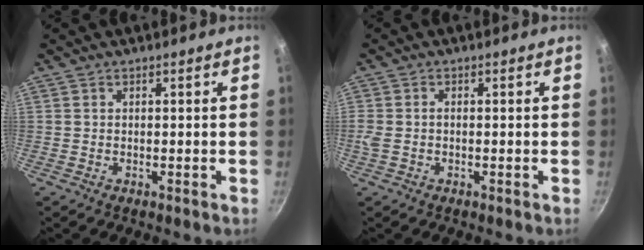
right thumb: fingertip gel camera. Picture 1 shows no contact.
{"total": 2.3, "force": [-0.3, 1.4, 1.8], "torque": [-0.040, 0.003, -0.009]}